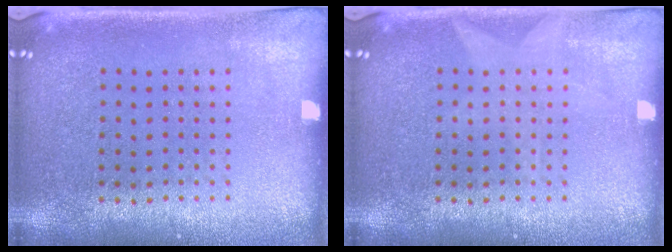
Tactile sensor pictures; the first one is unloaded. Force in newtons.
{"total": 0.8, "press": 0.8, "slide": 0.1}